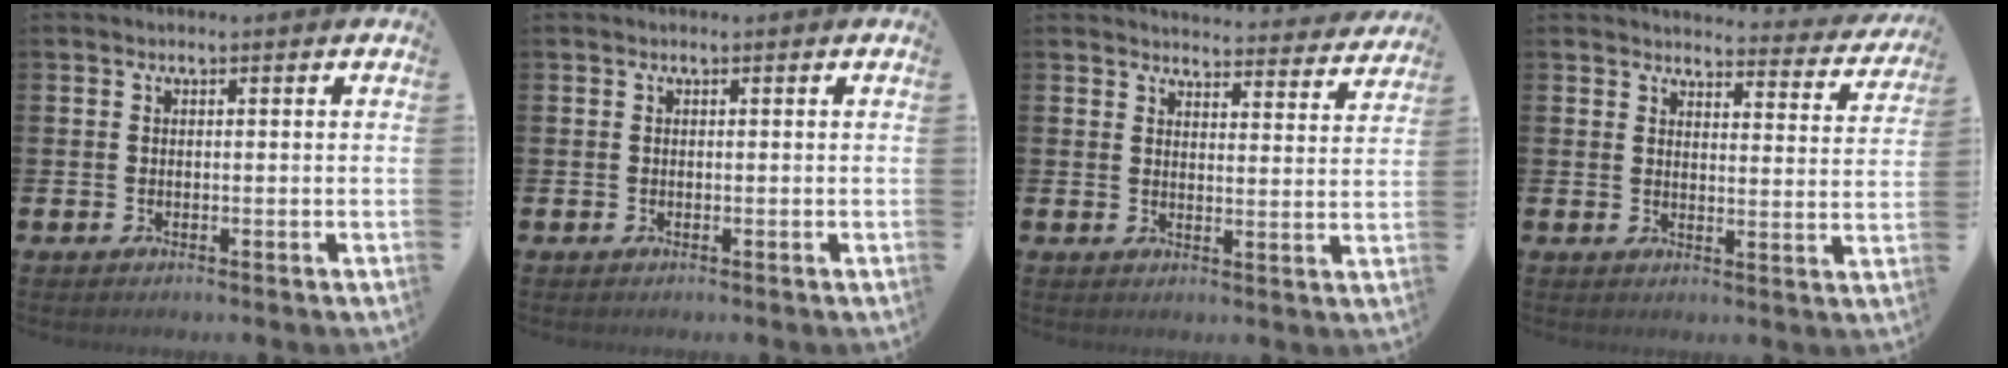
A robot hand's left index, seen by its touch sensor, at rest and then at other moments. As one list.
[{"total": 0.0}, {"total": 4.3, "force": [4.2, 0.4, 0.1], "torque": [-0.004, -0.036, 0.072]}, {"total": 3.5, "force": [3.5, 0.5, 0.4], "torque": [-0.009, -0.034, 0.054]}]